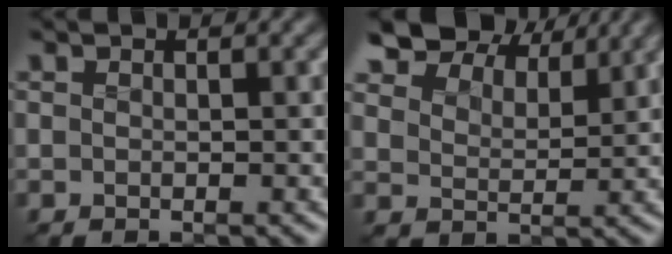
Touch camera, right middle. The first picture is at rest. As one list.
[{"total": 8.8, "force": [7.3, 3.9, 3.1], "torque": [-0.087, -0.007, 0.127]}]